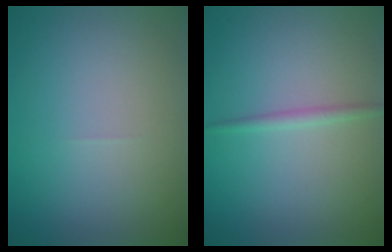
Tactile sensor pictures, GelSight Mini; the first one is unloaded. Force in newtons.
{"total": 1.0, "press": 1.0, "slide": 0.0}